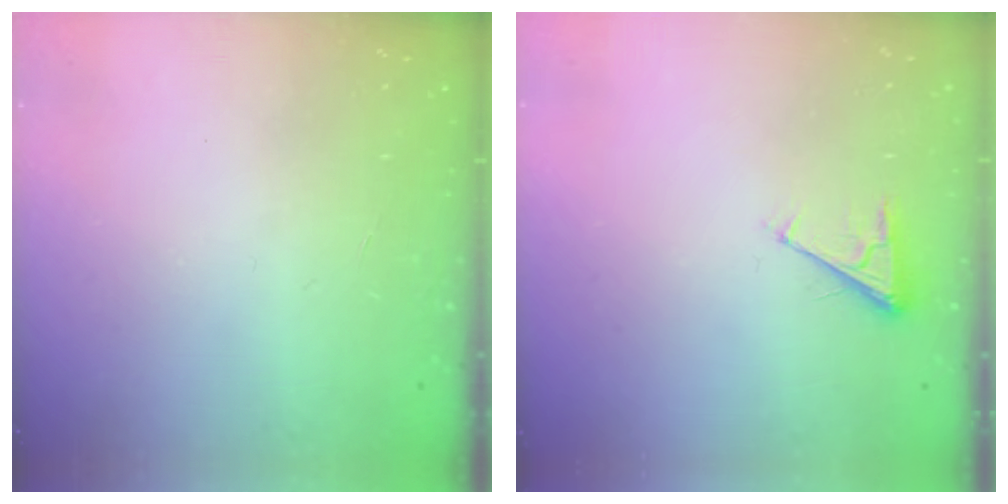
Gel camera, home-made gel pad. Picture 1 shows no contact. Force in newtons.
{"total": 2.8, "press": 2.8, "slide": 0.4}